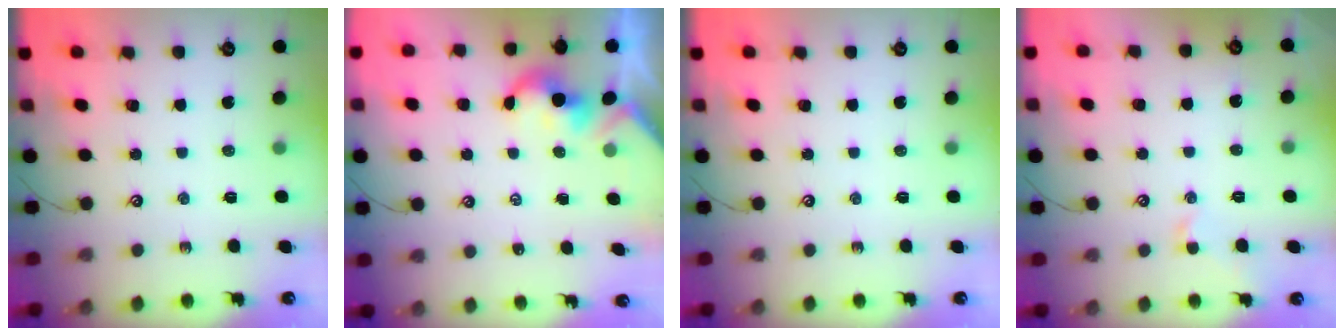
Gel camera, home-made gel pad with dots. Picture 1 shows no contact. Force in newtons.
{"total": 1.5, "press": 1.5, "slide": 0.3}
{"total": 0.0}
{"total": 1.2, "press": 1.0, "slide": 0.6}